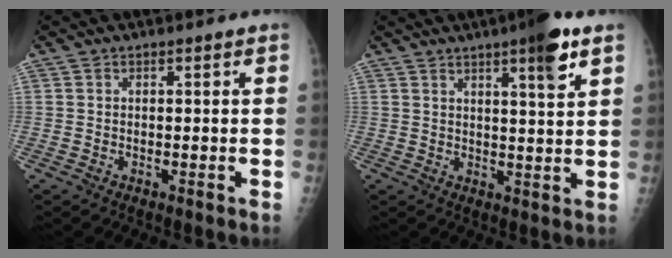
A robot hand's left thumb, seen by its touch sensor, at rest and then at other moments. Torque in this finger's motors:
{"motor_torque": [1.06, 0.84, 0.72, -0.36, 0.06]}